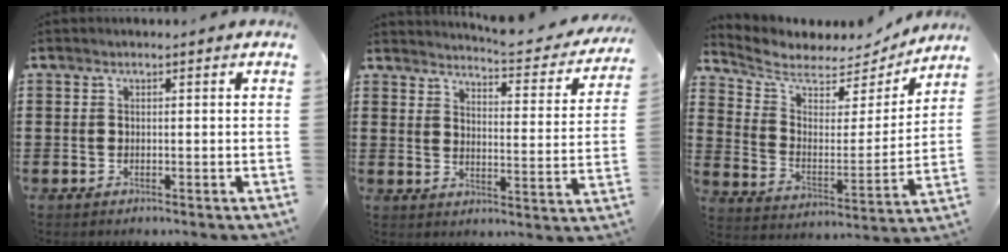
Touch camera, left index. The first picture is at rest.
{"total": 4.2, "force": [4.1, -0.3, 1.1], "torque": [-0.029, -0.040, 0.061]}
{"total": 5.7, "force": [5.0, 2.3, 1.2], "torque": [-0.059, -0.038, 0.084]}